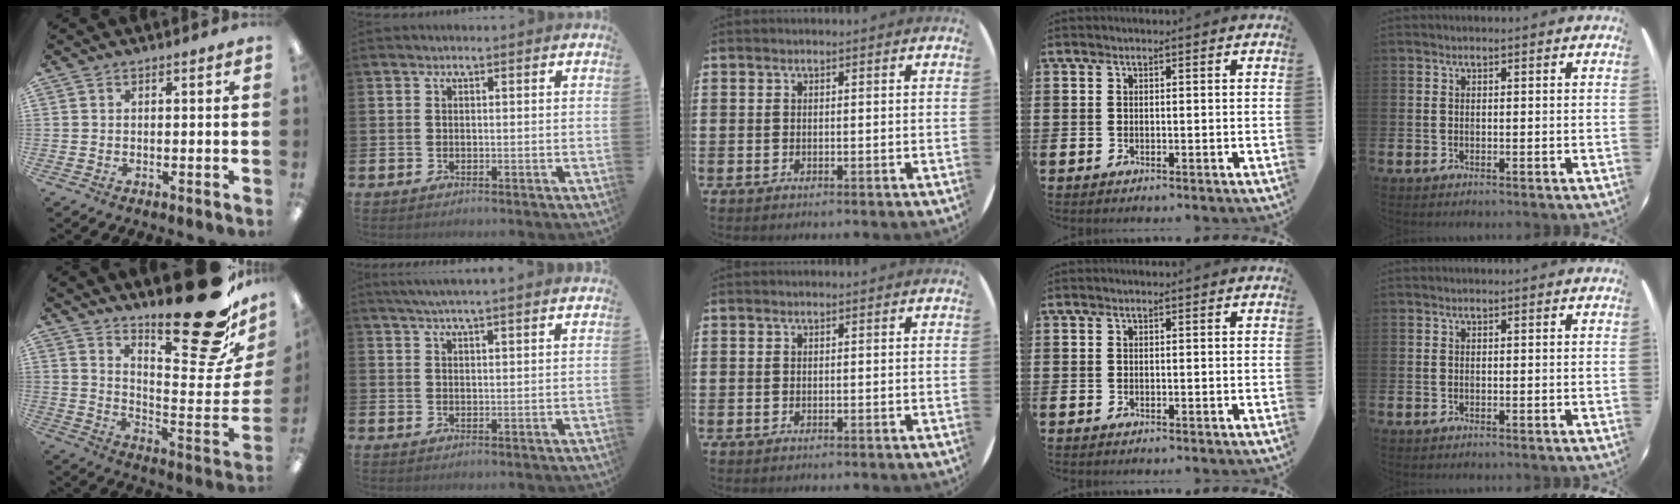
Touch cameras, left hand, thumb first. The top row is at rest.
{"thumb": {"total": 24.7, "force": [18.2, 6.5, 15.4], "torque": [-0.185, -0.141, 0.292]}, "index": {"total": 4.0, "force": [3.8, -0.6, 1.1], "torque": [-0.035, -0.007, 0.071]}}